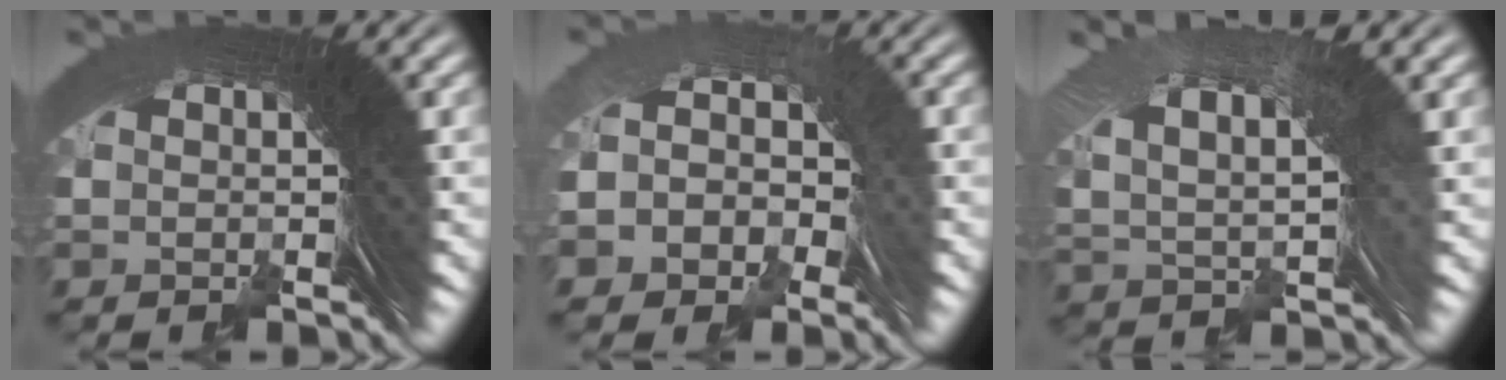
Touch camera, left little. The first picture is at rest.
{"total": 5.8, "force": [-0.7, 4.8, 3.2], "torque": [-0.068, 0.001, -0.022]}
{"total": 5.3, "force": [2.2, 2.5, 4.2], "torque": [-0.067, 0.017, 0.032]}